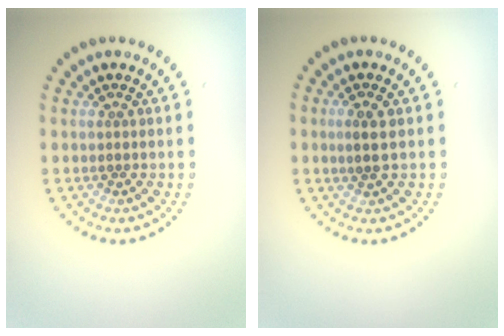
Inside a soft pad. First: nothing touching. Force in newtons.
{"total": 1.9, "press": 1.8, "slide": 0.6}